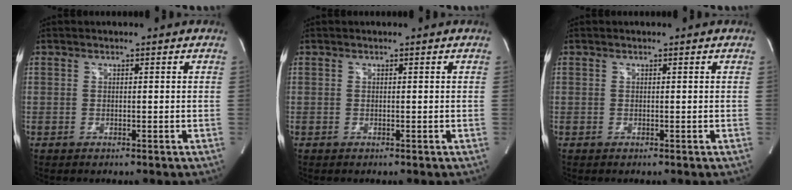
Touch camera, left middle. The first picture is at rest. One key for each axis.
{"total": 0.0}
{"total": 0.0}